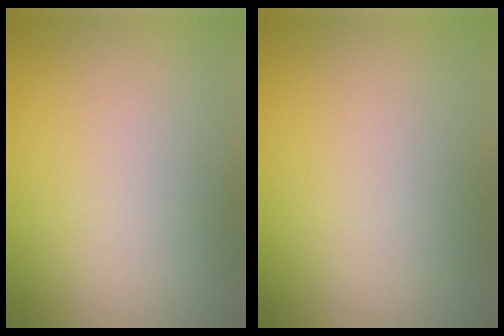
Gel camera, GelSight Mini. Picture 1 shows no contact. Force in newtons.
{"total": 0.0}